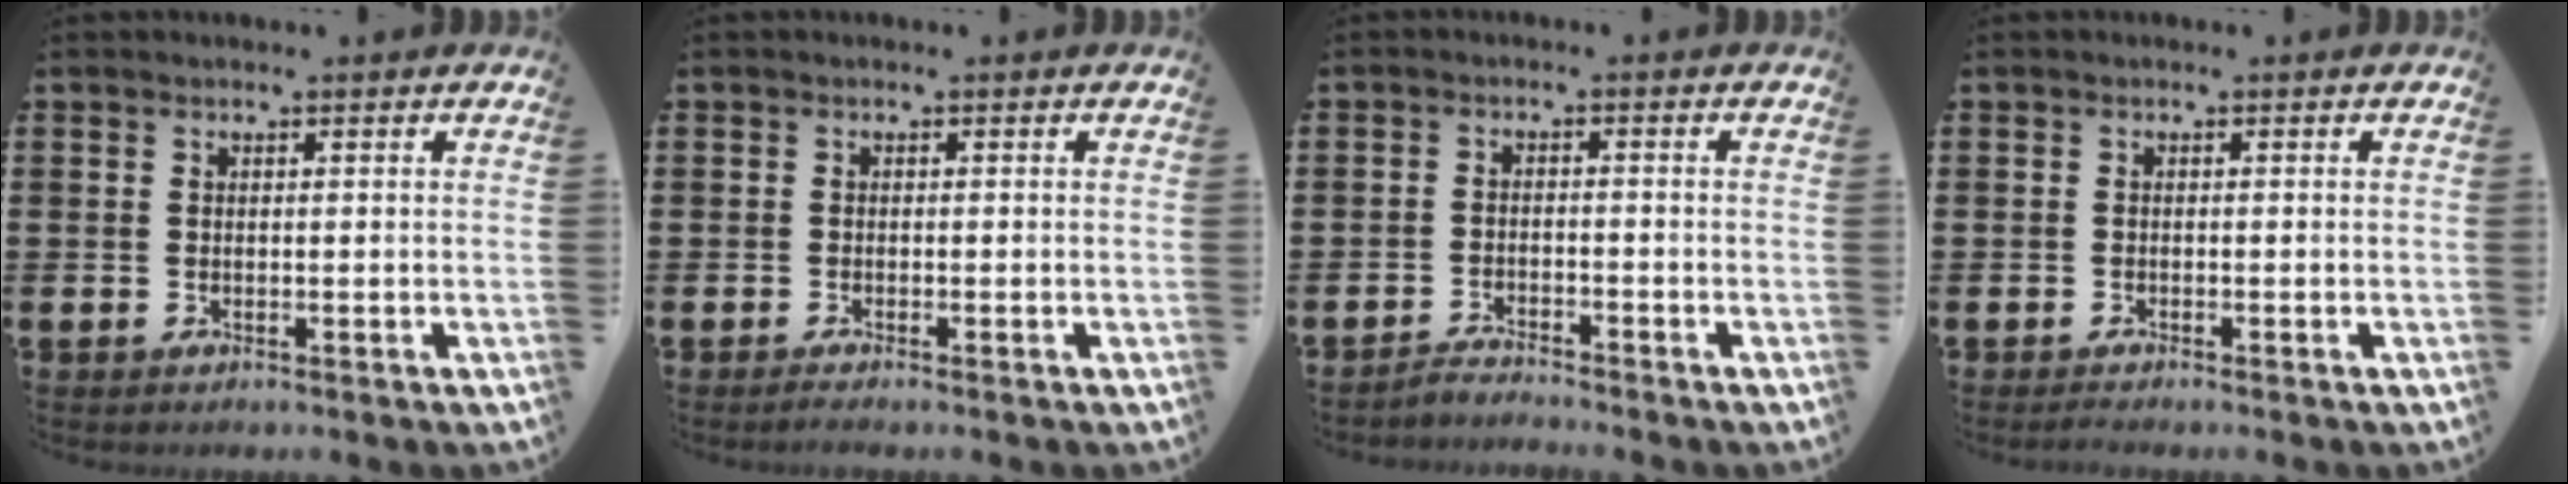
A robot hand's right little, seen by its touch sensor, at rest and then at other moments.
{"total": 0.7, "force": [-0.5, 0.0, 0.5], "torque": [-0.009, -0.002, -0.009]}
{"total": 1.9, "force": [-1.9, -0.2, -0.1], "torque": [-0.002, 0.005, -0.041]}
{"total": 0.6, "force": [-0.5, 0.0, 0.4], "torque": [-0.007, -0.002, -0.010]}